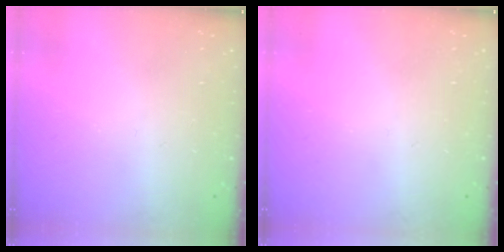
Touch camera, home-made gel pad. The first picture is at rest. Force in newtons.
{"total": 0.0}